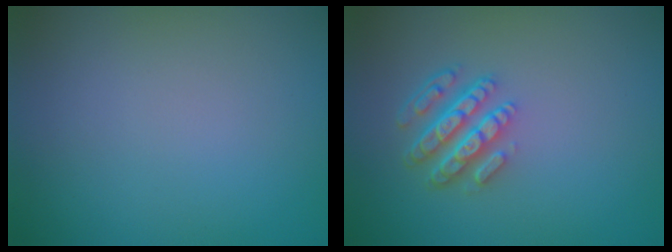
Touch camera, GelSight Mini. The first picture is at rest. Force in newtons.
{"total": 4.5, "press": 3.5, "slide": 2.9}